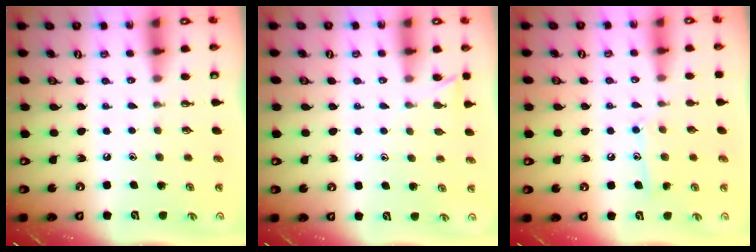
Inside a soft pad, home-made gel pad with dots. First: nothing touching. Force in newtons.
{"total": 5.4, "press": 5.4, "slide": 0.6}
{"total": 8.9, "press": 8.8, "slide": 0.6}